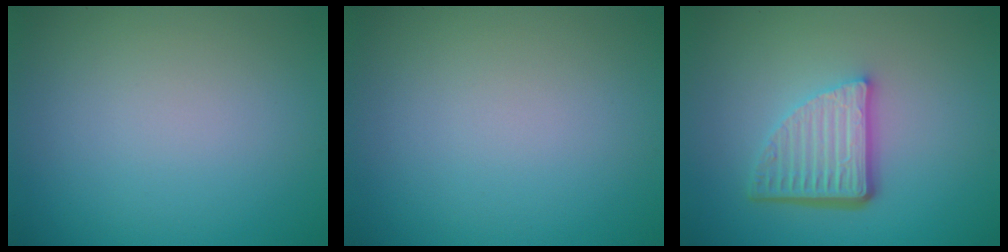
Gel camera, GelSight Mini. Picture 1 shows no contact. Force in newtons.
{"total": 0.0}
{"total": 5.3, "press": 3.7, "slide": 3.8}